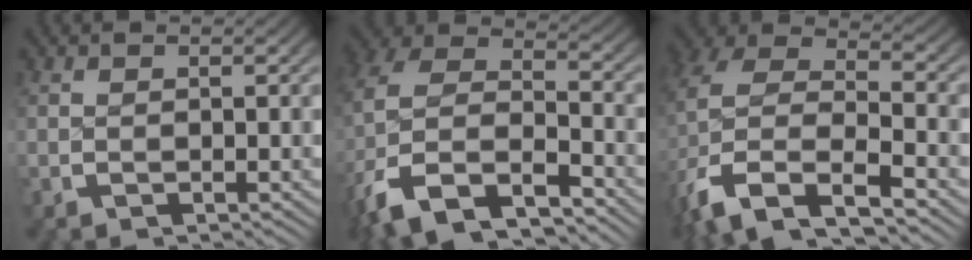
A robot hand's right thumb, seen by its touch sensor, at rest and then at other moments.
{"total": 13.9, "force": [-4.0, 10.2, 8.5], "torque": [-0.221, -0.056, -0.053]}
{"total": 11.8, "force": [-1.4, 8.7, 7.8], "torque": [-0.192, -0.042, -0.011]}